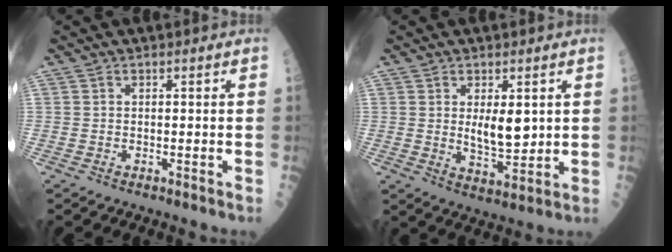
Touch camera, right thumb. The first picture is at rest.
{"total": 6.7, "force": [1.4, 3.0, 5.9], "torque": [-0.081, -0.019, 0.031]}